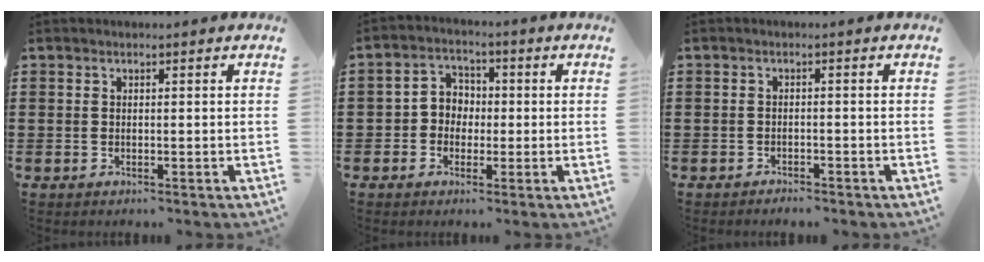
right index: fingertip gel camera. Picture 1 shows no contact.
{"total": 3.8, "force": [-0.9, 3.5, 1.2], "torque": [-0.038, 0.012, -0.023]}
{"total": 1.3, "force": [-1.3, 0.2, 0.1], "torque": [-0.006, 0.002, -0.028]}